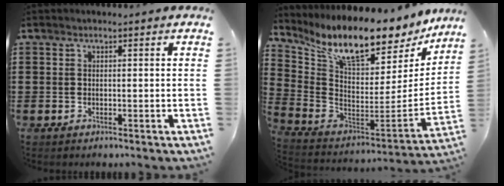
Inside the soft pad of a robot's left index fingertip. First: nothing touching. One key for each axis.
{"total": 12.0, "fx": 9.6, "fy": 2.2, "fz": 6.8, "tx": -0.146, "ty": -0.080, "tz": 0.161}